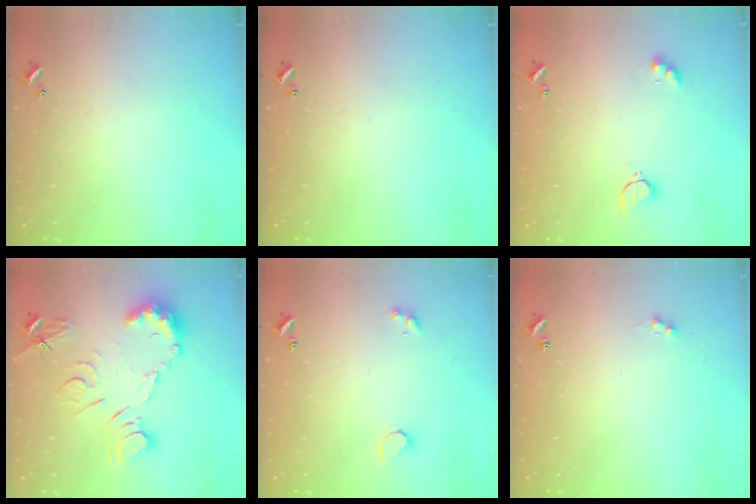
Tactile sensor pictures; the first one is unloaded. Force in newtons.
{"total": 0.0}
{"total": 2.8, "press": 2.7, "slide": 0.6}
{"total": 11.6, "press": 11.6, "slide": 0.5}
{"total": 2.3, "press": 2.3, "slide": 0.5}
{"total": 1.0, "press": 0.9, "slide": 0.4}